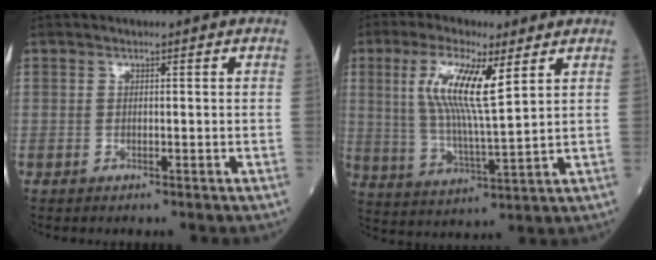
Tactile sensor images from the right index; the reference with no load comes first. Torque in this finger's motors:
{"motor_torque": [1.56, 0.59, 0.73, 0.21]}